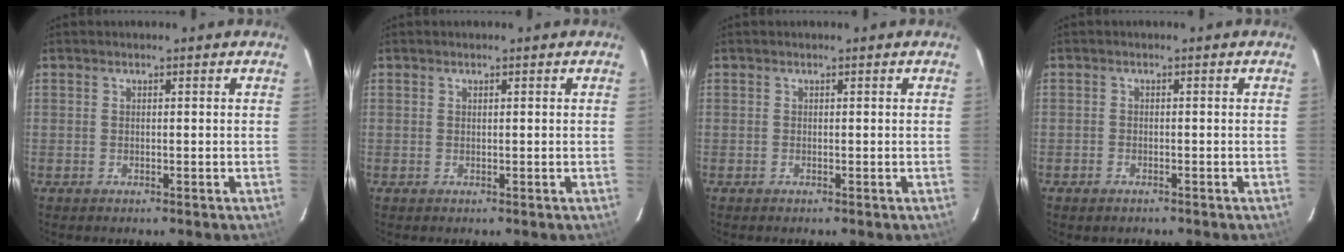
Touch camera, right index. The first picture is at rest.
{"total": 0.0}
{"total": 0.0}
{"total": 1.5, "force": [-1.1, 0.9, 0.3], "torque": [-0.008, 0.001, -0.018]}